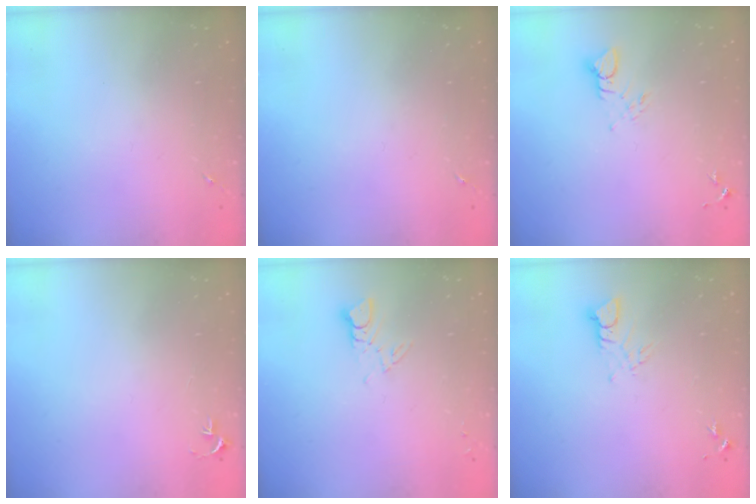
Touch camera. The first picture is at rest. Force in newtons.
{"total": 0.0}
{"total": 4.1, "press": 4.1, "slide": 0.4}
{"total": 2.7, "press": 2.7, "slide": 0.3}
{"total": 4.5, "press": 4.5, "slide": 0.5}
{"total": 3.4, "press": 3.4, "slide": 0.3}